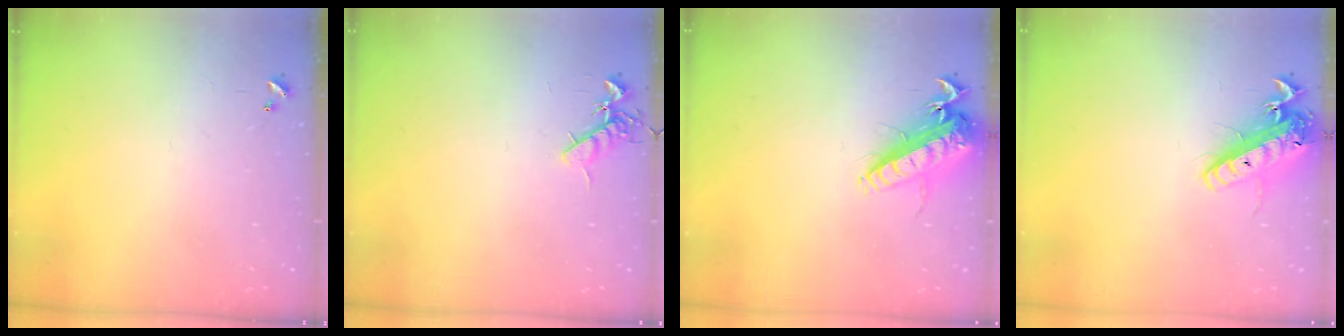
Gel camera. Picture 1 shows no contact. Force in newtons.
{"total": 7.7, "press": 7.7, "slide": 1.1}
{"total": 15.8, "press": 15.5, "slide": 3.1}
{"total": 15.0, "press": 14.7, "slide": 3.1}